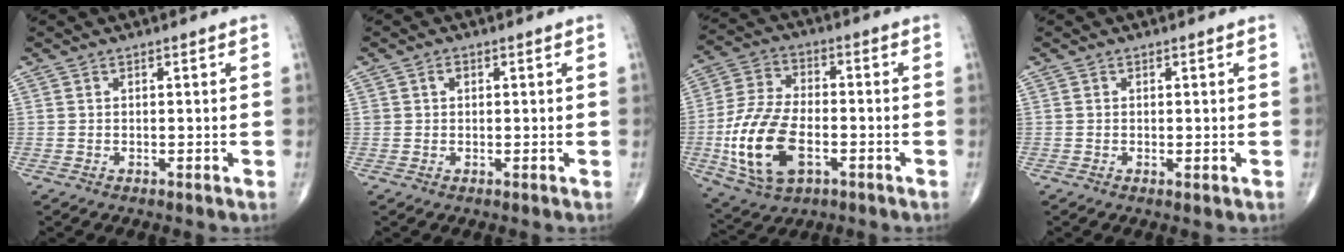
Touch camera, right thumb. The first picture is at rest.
{"total": 1.2, "force": [0.4, 1.0, 0.6], "torque": [-0.005, 0.001, 0.005]}
{"total": 16.5, "force": [-4.4, 9.1, 13.0], "torque": [-0.261, 0.013, -0.078]}
{"total": 0.7, "force": [-0.1, 0.2, 0.6], "torque": [-0.014, -0.003, -0.003]}